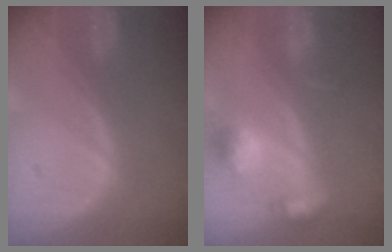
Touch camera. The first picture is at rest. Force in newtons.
{"total": 5.7, "press": 5.4, "slide": 2.0}